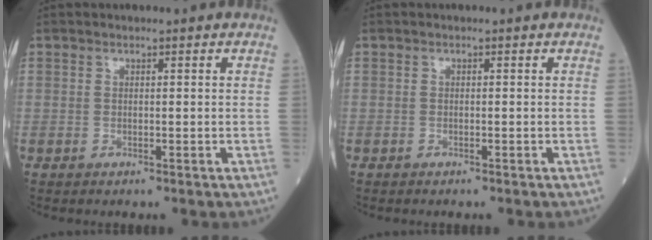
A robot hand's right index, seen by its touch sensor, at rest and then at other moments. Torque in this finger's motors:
{"motor_torque": [-0.01, -0.01, 0.00, -0.04]}